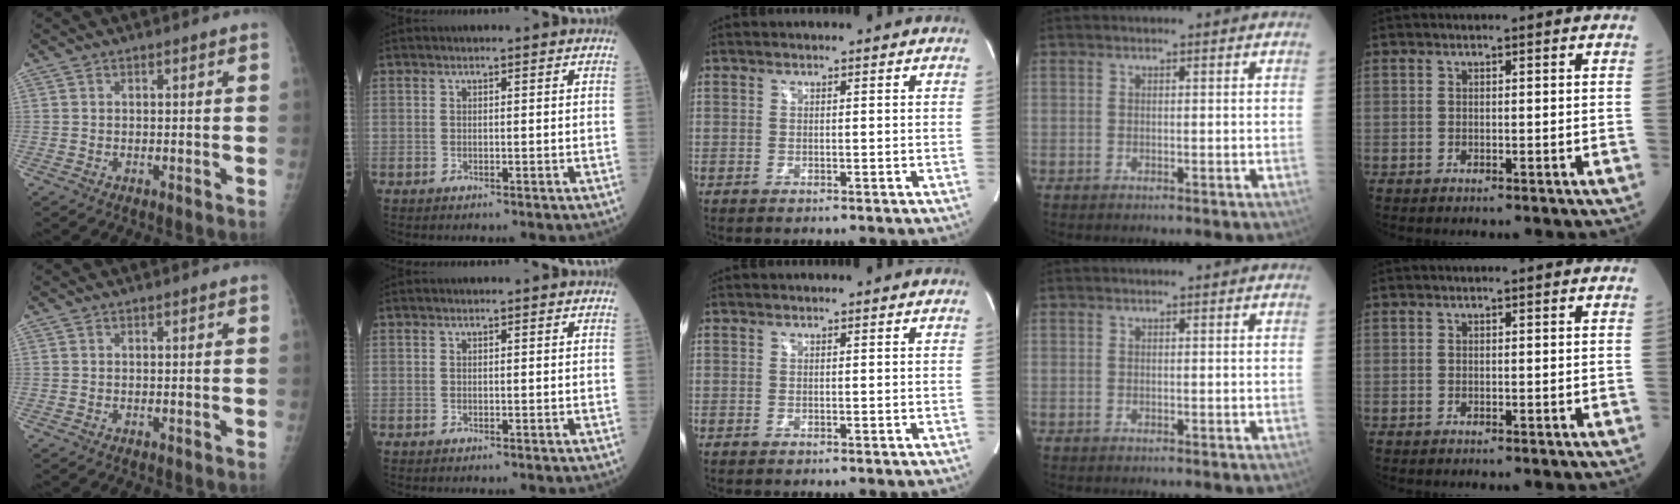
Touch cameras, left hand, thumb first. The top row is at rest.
{}